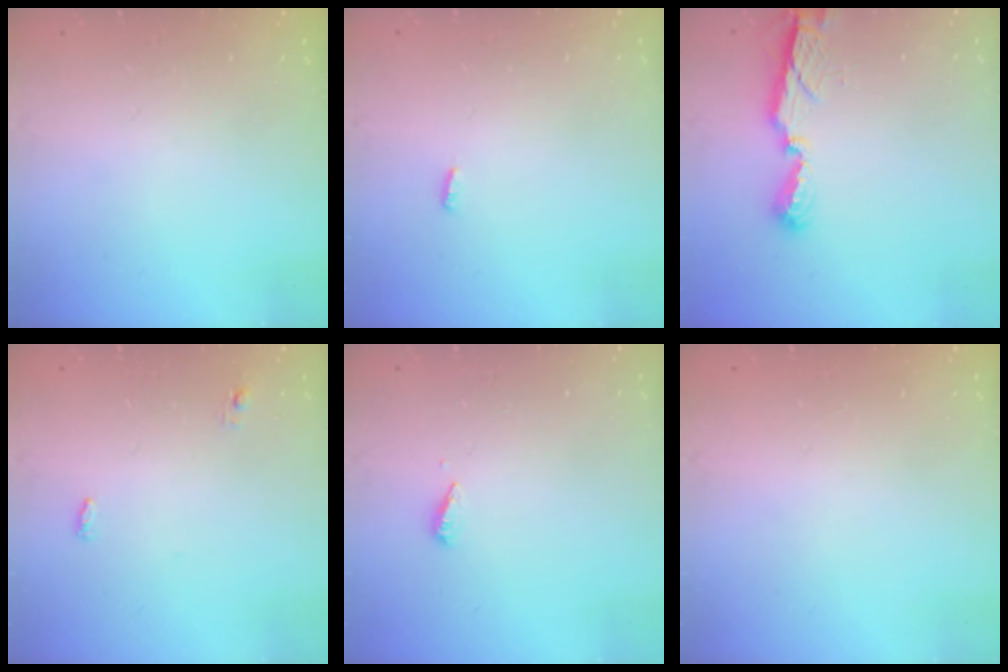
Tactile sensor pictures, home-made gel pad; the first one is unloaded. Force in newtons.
{"total": 3.0, "press": 2.9, "slide": 0.8}
{"total": 7.2, "press": 7.2, "slide": 0.2}
{"total": 3.4, "press": 3.3, "slide": 0.9}
{"total": 2.8, "press": 2.8, "slide": 0.2}
{"total": 1.1, "press": 0.8, "slide": 0.7}